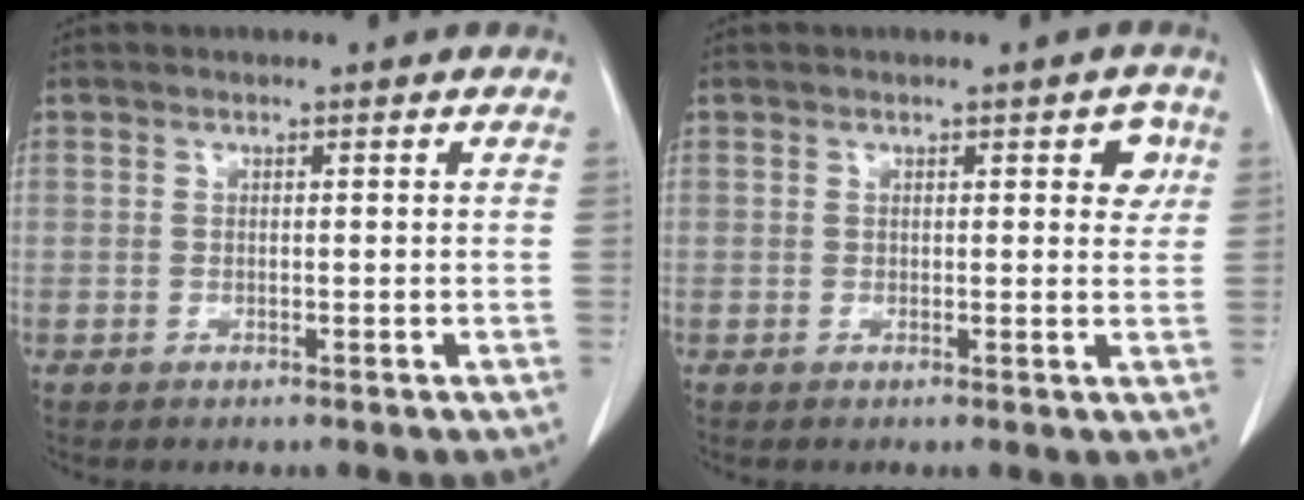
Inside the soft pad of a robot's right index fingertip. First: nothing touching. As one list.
[{"total": 2.9, "force": [1.1, 1.3, 2.4], "torque": [-0.018, 0.003, 0.010]}]